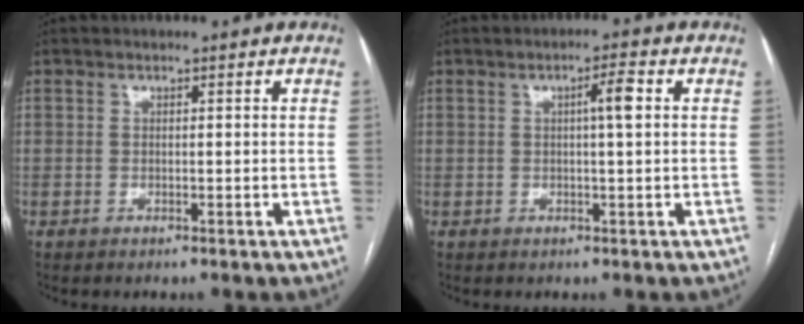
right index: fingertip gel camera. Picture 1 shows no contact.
{"total": 3.3, "force": [0.6, 0.0, 3.2], "torque": [-0.051, 0.004, 0.009]}